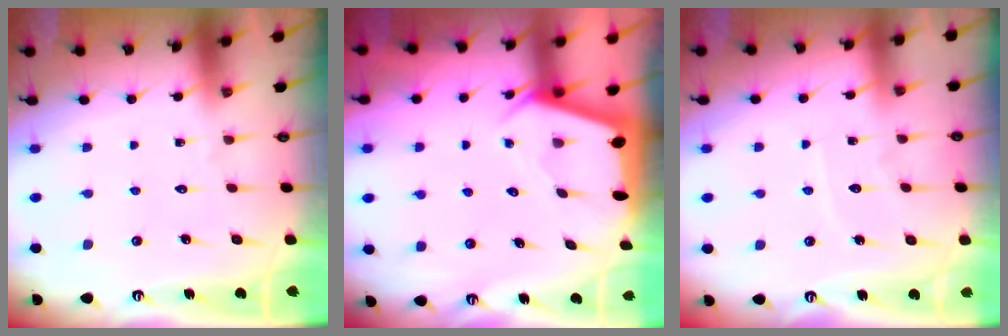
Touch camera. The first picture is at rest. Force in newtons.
{"total": 2.5, "press": 2.5, "slide": 0.3}
{"total": 4.4, "press": 4.3, "slide": 0.5}